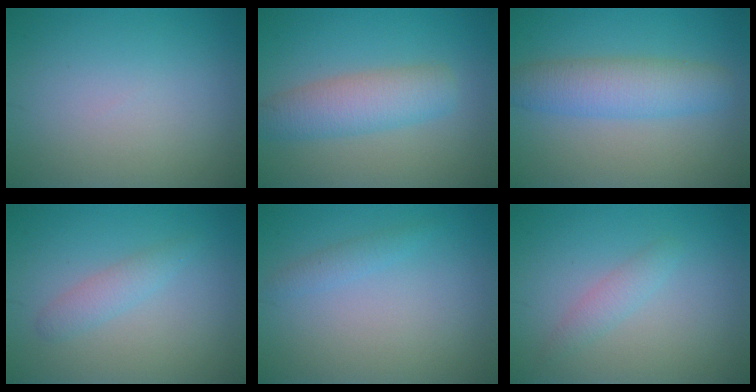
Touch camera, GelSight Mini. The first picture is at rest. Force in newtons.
{"total": 4.5, "press": 4.5, "slide": 0.1}
{"total": 4.7, "press": 4.7, "slide": 0.1}
{"total": 1.7, "press": 1.7, "slide": 0.1}
{"total": 1.1, "press": 1.1, "slide": 0.1}
{"total": 1.6, "press": 1.6, "slide": 0.2}